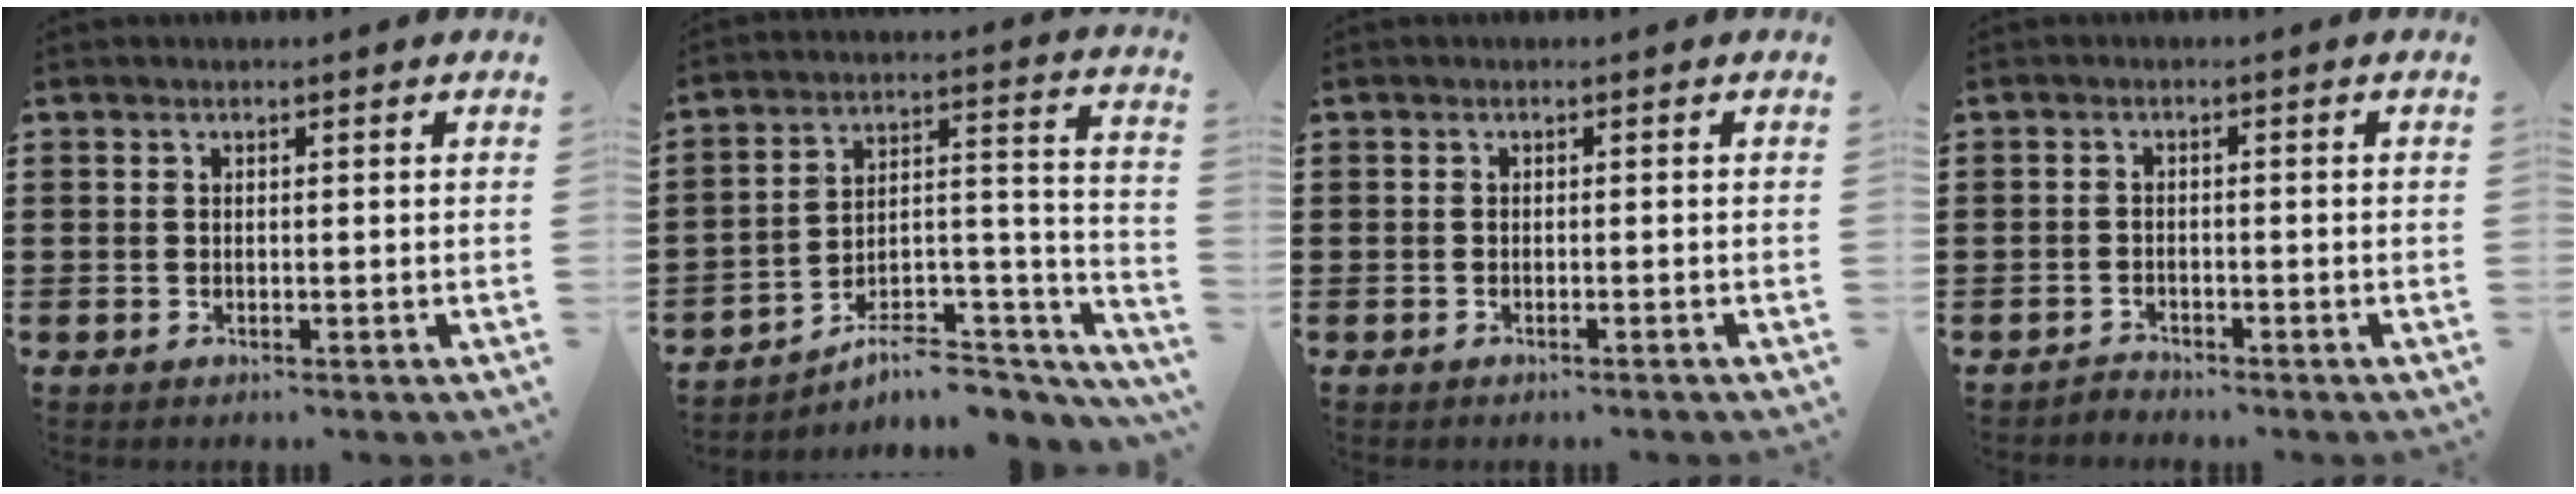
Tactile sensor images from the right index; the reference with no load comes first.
{"total": 5.7, "force": [-4.6, 2.1, 2.6], "torque": [-0.040, -0.006, -0.086]}
{"total": 0.6, "force": [-0.5, -0.1, 0.2], "torque": [-0.005, -0.001, -0.011]}
{"total": 1.6, "force": [-1.5, 0.3, -0.1], "torque": [-0.003, 0.004, -0.035]}